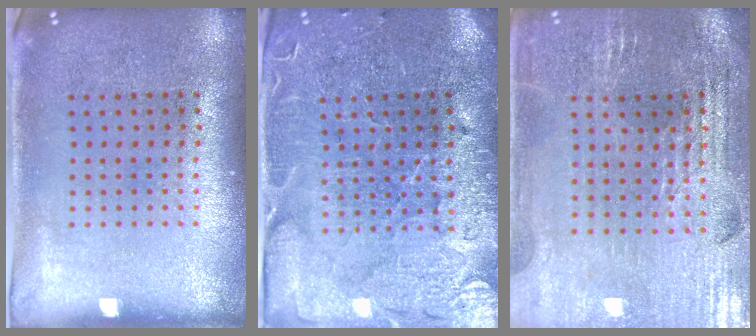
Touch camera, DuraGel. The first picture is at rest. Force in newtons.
{"total": 3.5, "press": 3.4, "slide": 0.9}
{"total": 2.8, "press": 2.7, "slide": 0.5}